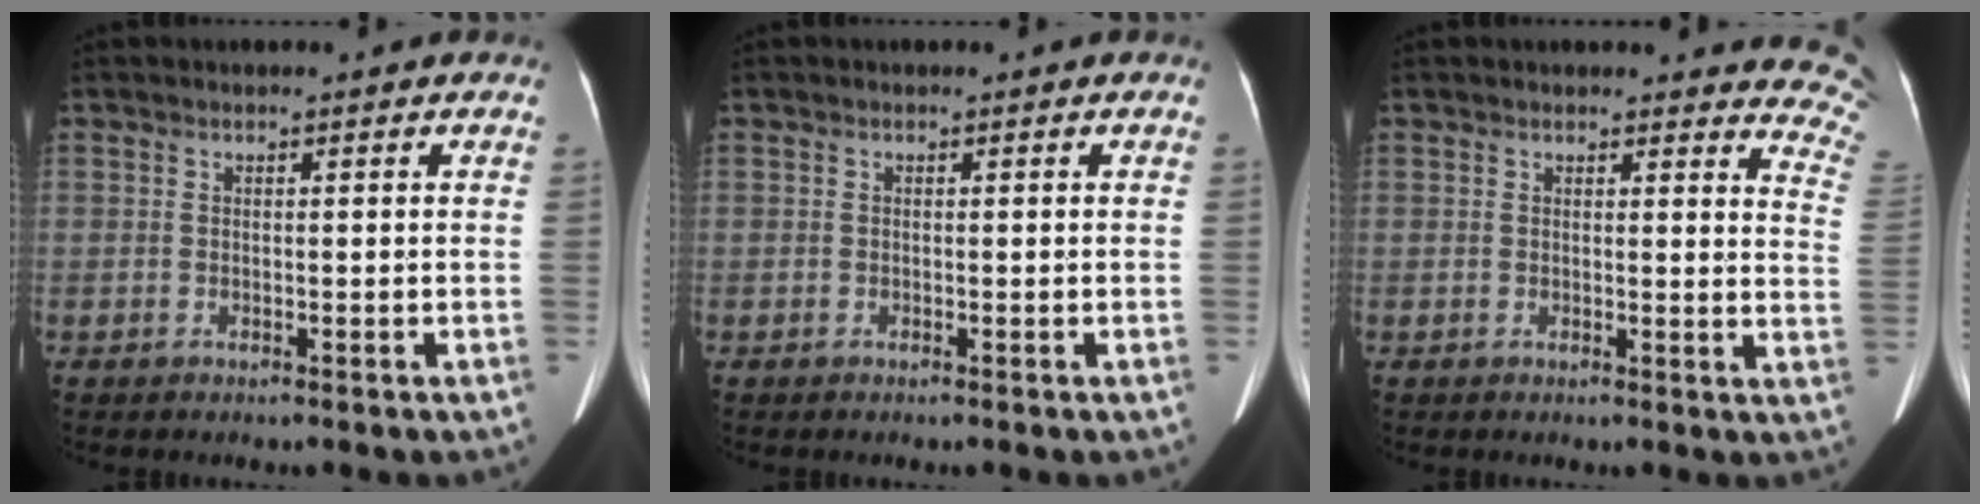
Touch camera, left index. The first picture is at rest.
{"total": 0.0}
{"total": 9.9, "force": [9.5, 2.2, 1.3], "torque": [0.030, -0.073, 0.052]}